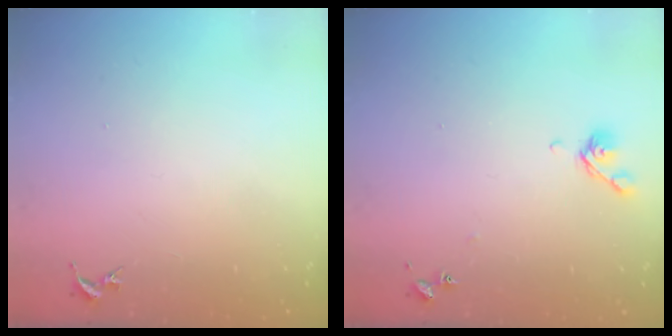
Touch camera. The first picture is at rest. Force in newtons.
{"total": 7.1, "press": 7.0, "slide": 0.8}